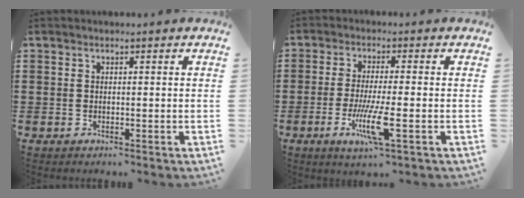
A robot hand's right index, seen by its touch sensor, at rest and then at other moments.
{"total": 7.2, "force": [-2.5, 0.8, 6.7], "torque": [-0.136, -0.020, -0.047]}